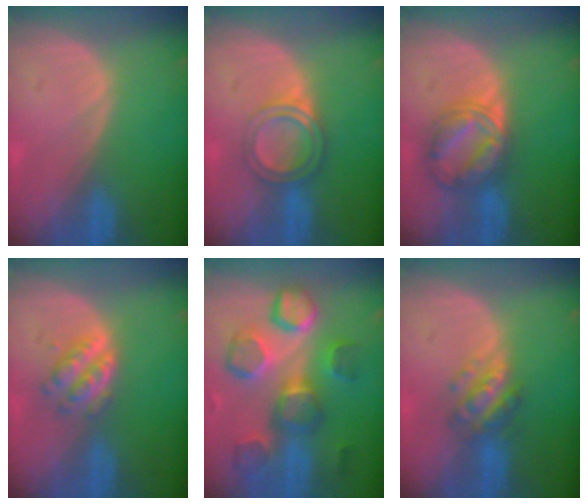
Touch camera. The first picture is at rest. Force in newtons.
{"total": 5.0, "press": 4.5, "slide": 2.1}
{"total": 7.3, "press": 7.3, "slide": 0.5}
{"total": 4.9, "press": 4.4, "slide": 2.2}
{"total": 10.6, "press": 10.3, "slide": 2.2}
{"total": 5.6, "press": 5.0, "slide": 2.5}